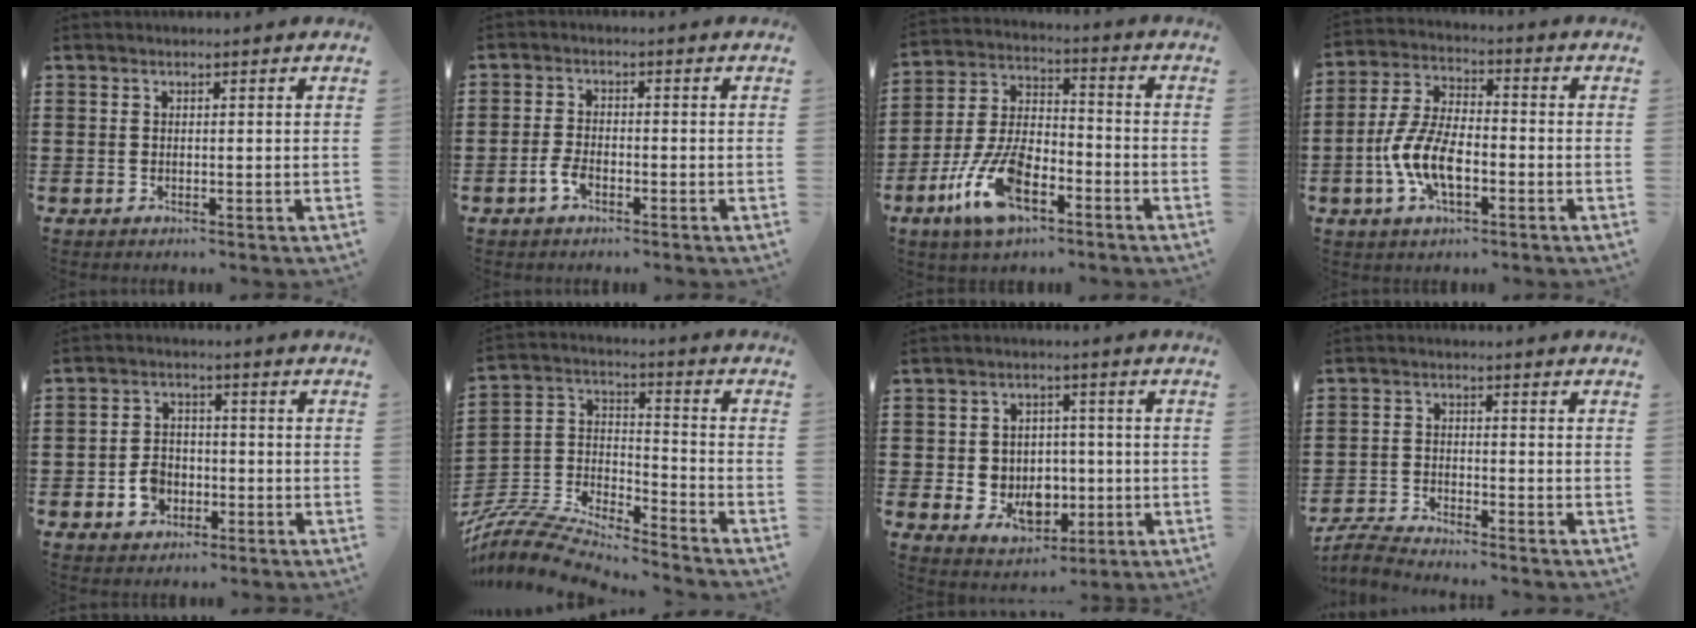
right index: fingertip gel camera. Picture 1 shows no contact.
{"total": 2.8, "force": [-1.5, 1.4, 1.9], "torque": [-0.049, -0.003, -0.032]}
{"total": 11.9, "force": [-5.9, 5.3, 8.8], "torque": [-0.207, -0.001, -0.113]}
{"total": 8.7, "force": [-2.8, 4.1, 7.1], "torque": [-0.169, -0.002, -0.060]}
{"total": 4.5, "force": [-1.8, 3.5, 2.2], "torque": [-0.053, 0.004, -0.035]}
{"total": 8.3, "force": [-7.9, 1.5, 2.1], "torque": [-0.052, 0.001, -0.161]}
{"total": 5.7, "force": [-0.2, 5.3, 2.2], "torque": [-0.044, 0.002, 0.001]}
{"total": 3.6, "force": [-3.6, 0.1, 0.6], "torque": [-0.028, -0.002, -0.079]}